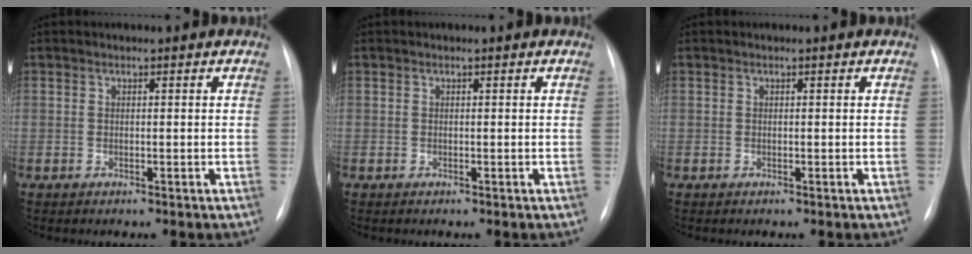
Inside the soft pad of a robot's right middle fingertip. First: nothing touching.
{"total": 0.0}
{"total": 0.0}